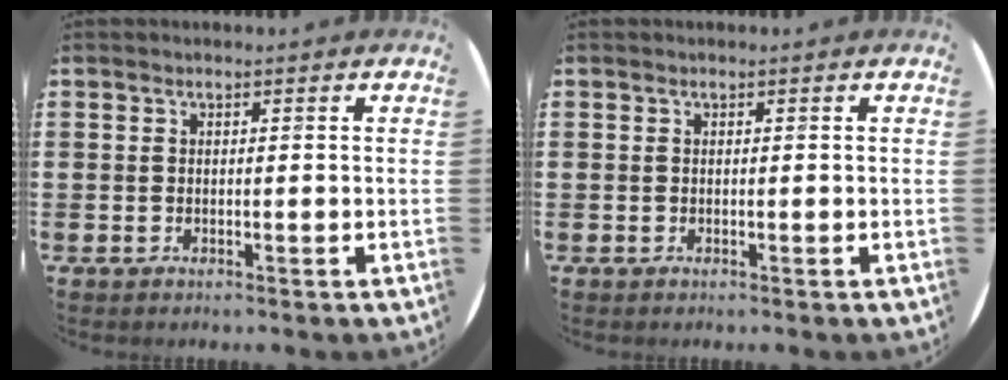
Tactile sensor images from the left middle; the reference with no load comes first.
{"total": 0.0}